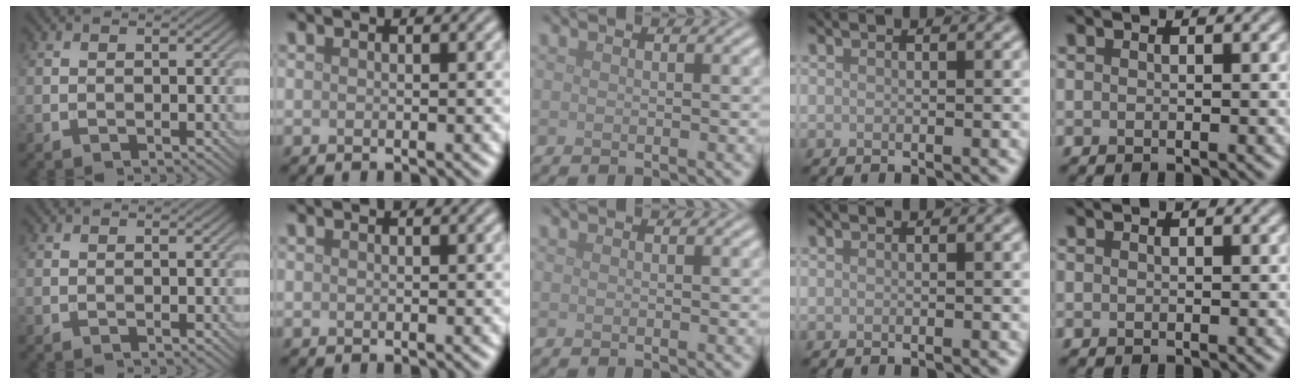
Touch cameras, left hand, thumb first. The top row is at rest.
{}